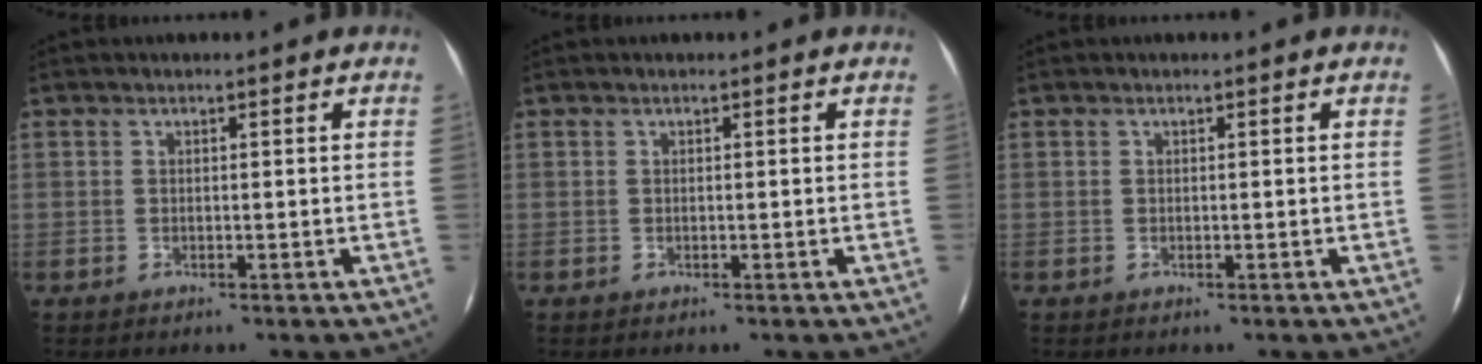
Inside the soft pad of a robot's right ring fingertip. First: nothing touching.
{"total": 0.0}
{"total": 0.0}